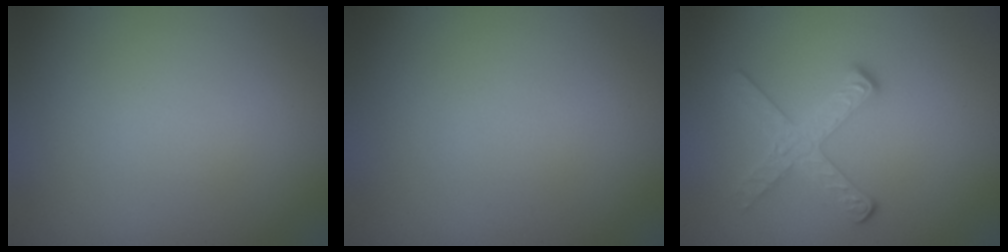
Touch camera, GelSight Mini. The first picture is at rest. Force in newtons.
{"total": 0.0}
{"total": 2.8, "press": 2.6, "slide": 1.0}